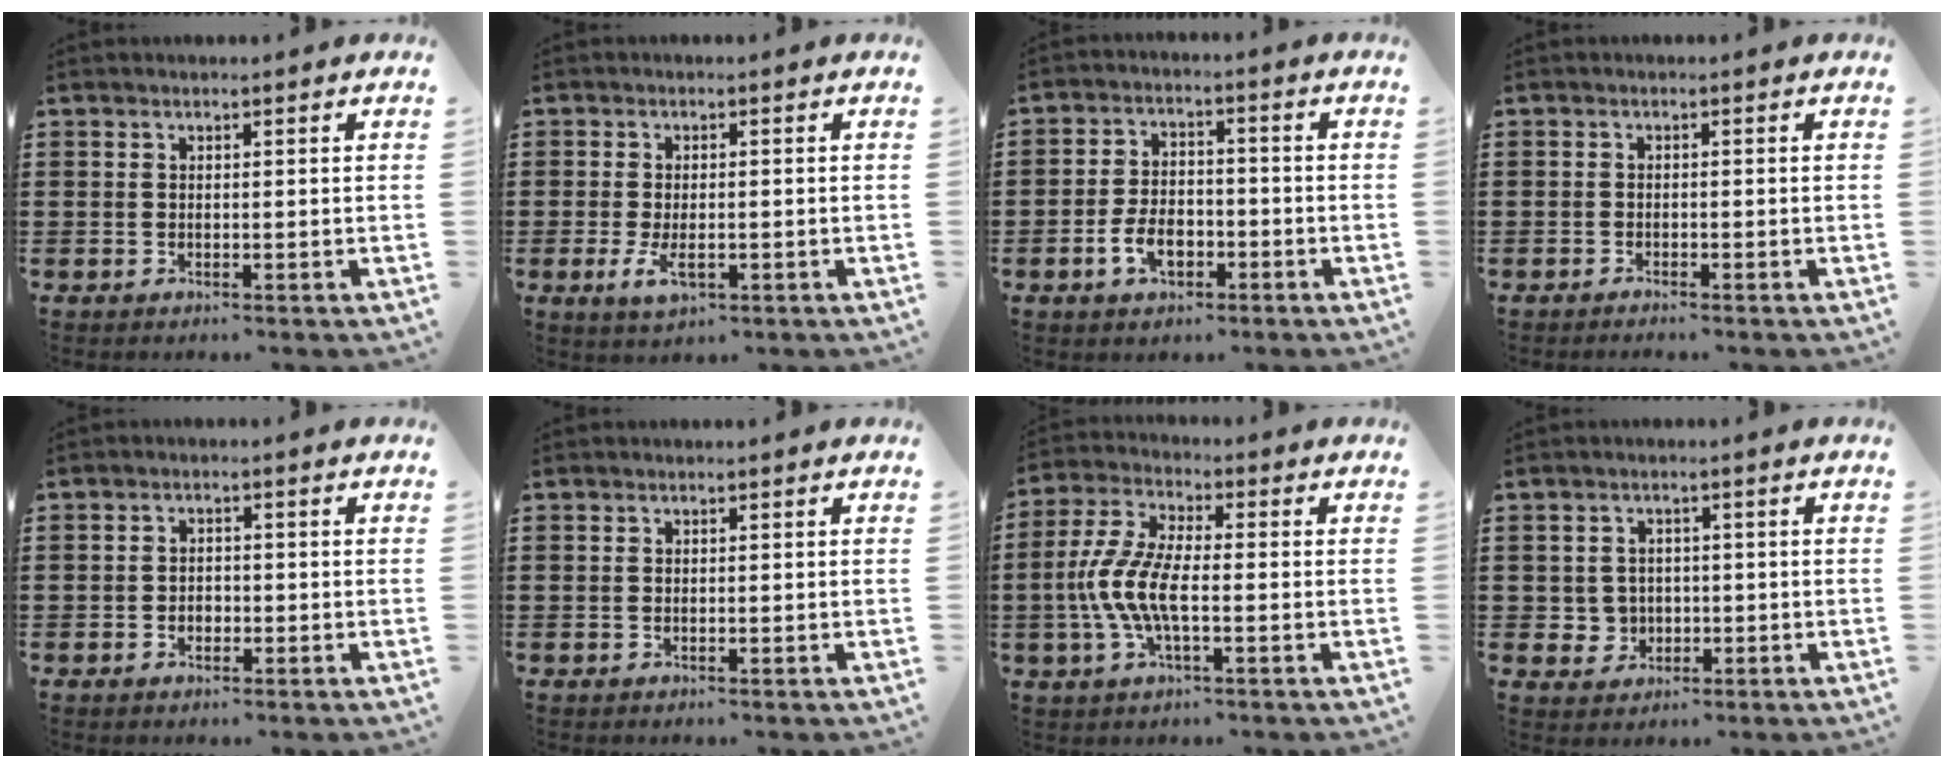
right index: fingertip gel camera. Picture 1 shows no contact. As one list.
[{"total": 3.3, "force": [-0.8, 1.5, 2.8], "torque": [-0.062, -0.005, -0.018]}, {"total": 5.4, "force": [-2.4, 3.0, 3.9], "torque": [-0.088, 0.000, -0.047]}, {"total": 0.9, "force": [-0.9, 0.0, 0.1], "torque": [-0.005, -0.001, -0.017]}, {"total": 1.5, "force": [-0.8, 1.0, 0.7], "torque": [-0.017, -0.001, -0.017]}, {"total": 0.0}, {"total": 8.2, "force": [-2.1, 3.2, 7.3], "torque": [-0.181, -0.013, -0.047]}, {"total": 3.0, "force": [-0.2, 2.9, 0.6], "torque": [-0.025, 0.008, -0.008]}]